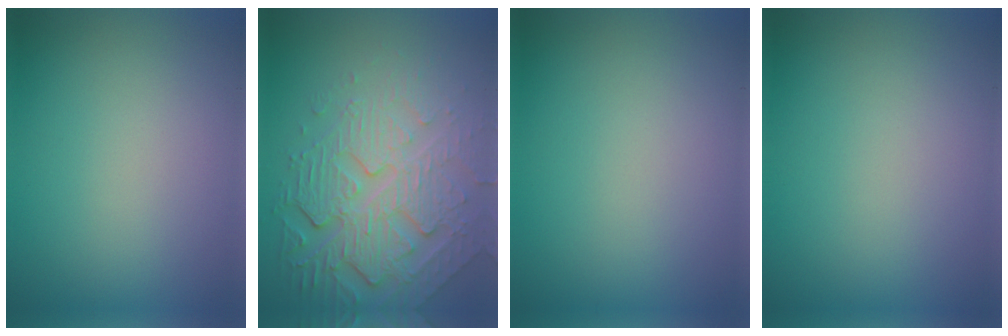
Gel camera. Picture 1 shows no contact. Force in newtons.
{"total": 7.6, "press": 5.4, "slide": 5.3}
{"total": 0.0}
{"total": 0.0}